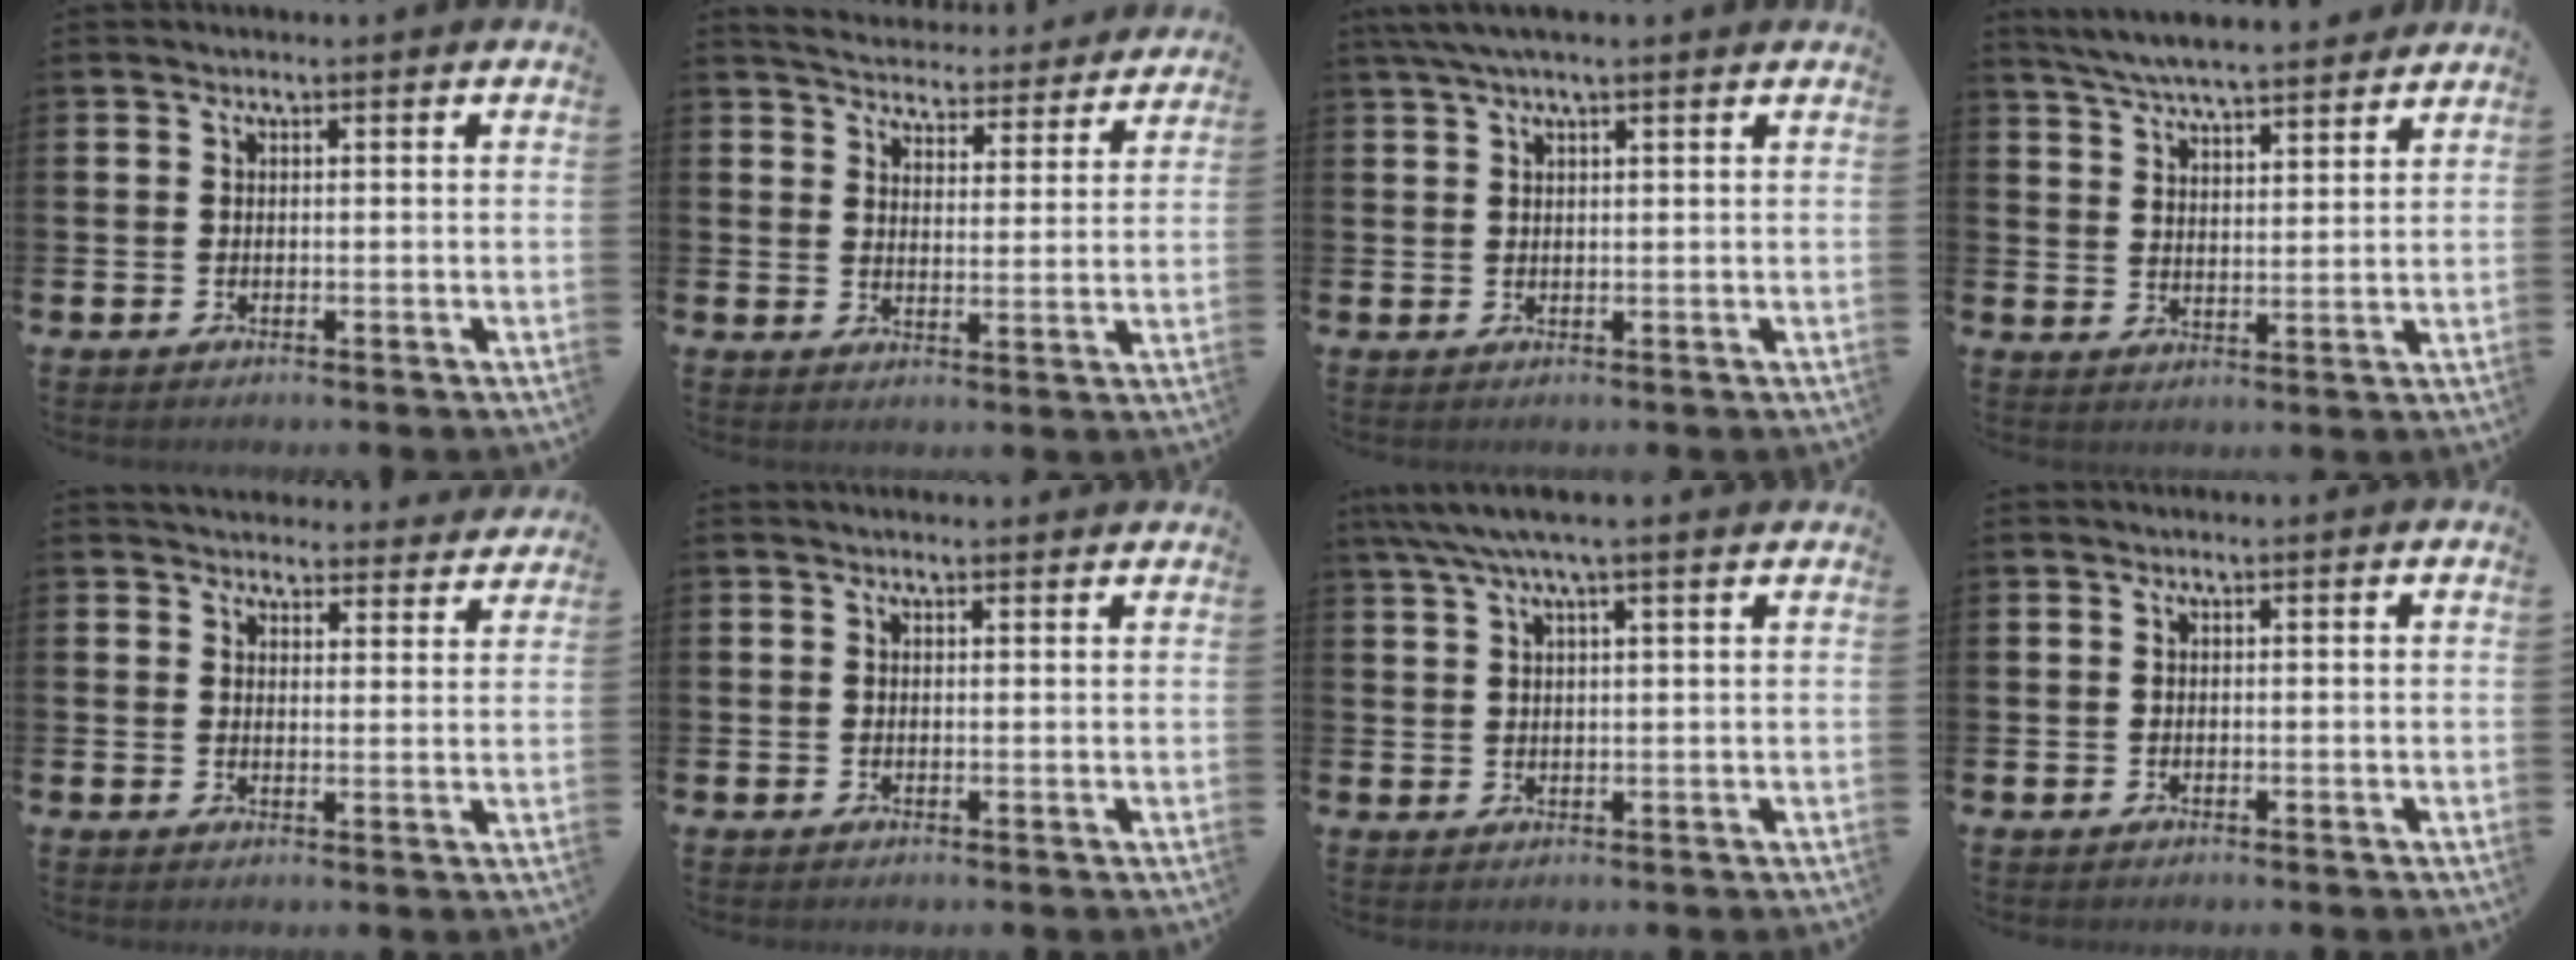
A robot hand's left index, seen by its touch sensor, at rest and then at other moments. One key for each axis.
{"total": 4.7, "fx": 4.7, "fy": 0.7, "fz": 0.1, "tx": -0.019, "ty": -0.040, "tz": 0.077}
{"total": 3.1, "fx": 2.3, "fy": 0.4, "fz": 1.9, "tx": -0.049, "ty": 0.004, "tz": 0.044}
{"total": 6.2, "fx": 6.1, "fy": 0.3, "fz": 1.2, "tx": -0.049, "ty": -0.034, "tz": 0.109}
{"total": 4.2, "fx": 4.0, "fy": 1.0, "fz": 0.2, "tx": -0.006, "ty": -0.025, "tz": 0.071}
{"total": 0.9, "fx": 0.8, "fy": 0.2, "fz": 0.1, "tx": 0.009, "ty": -0.002, "tz": 0.013}
{"total": 4.5, "fx": 3.5, "fy": 0.4, "fz": 2.8, "tx": -0.068, "ty": -0.003, "tz": 0.064}
{"total": 0.0}